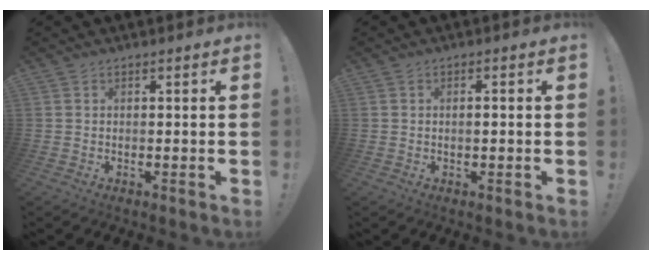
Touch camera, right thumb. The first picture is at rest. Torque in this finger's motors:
{"motor_torque": [-0.39, -0.37, -0.42, 0.07, 0.00]}